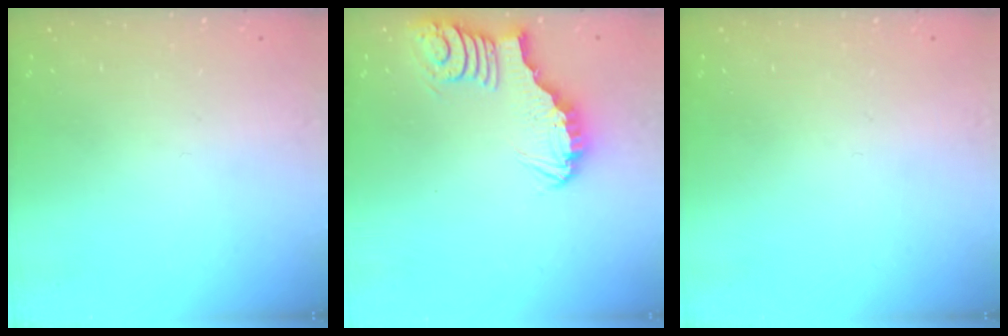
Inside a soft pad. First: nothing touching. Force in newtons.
{"total": 3.6, "press": 3.6, "slide": 0.2}
{"total": 0.0}